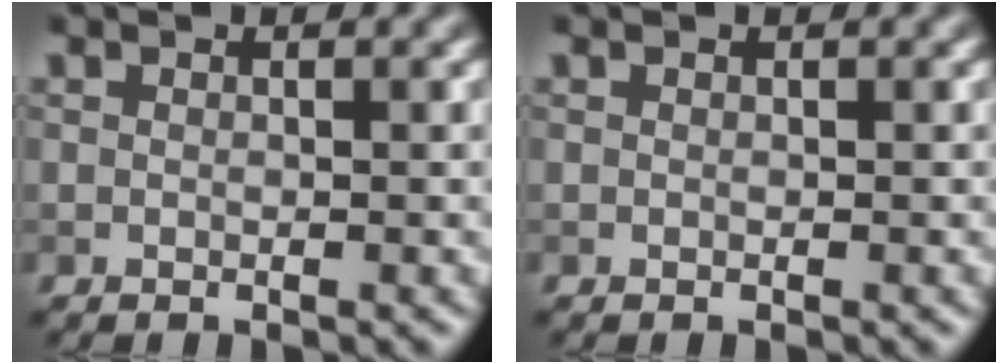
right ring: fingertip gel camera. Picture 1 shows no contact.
{"total": 0.0}